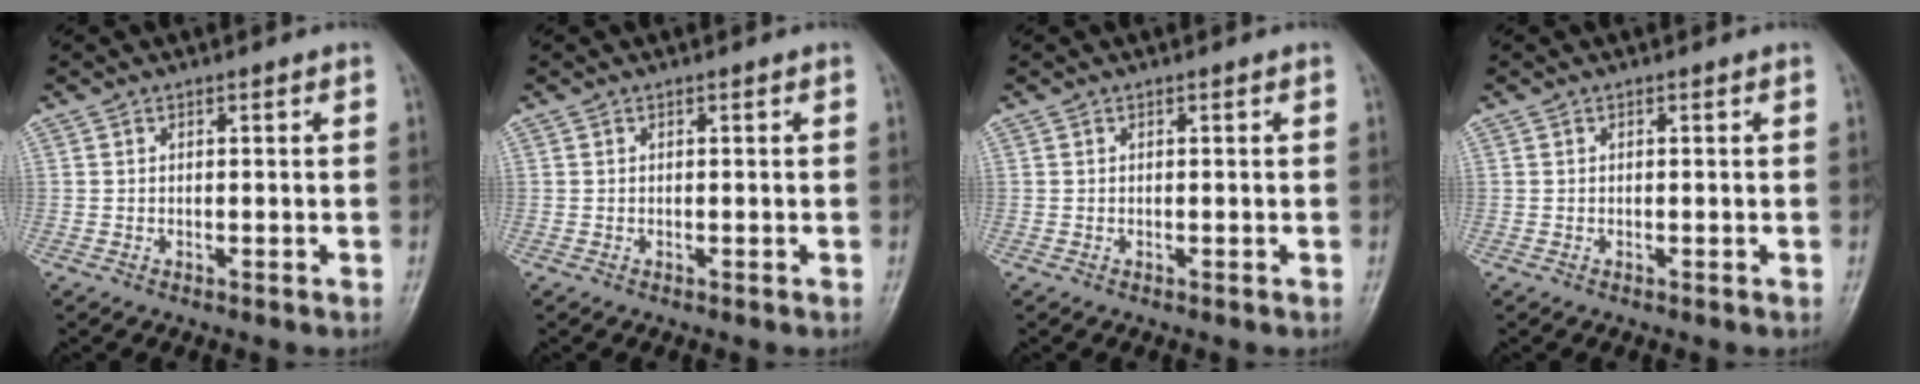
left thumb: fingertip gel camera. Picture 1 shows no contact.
{"total": 0.0}
{"total": 0.0}
{"total": 0.0}